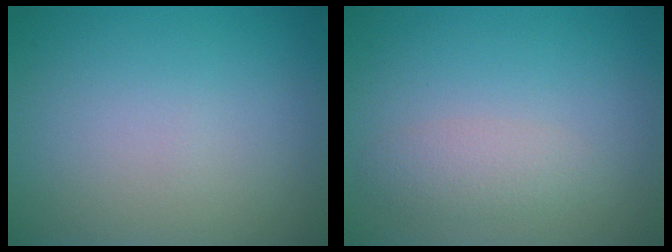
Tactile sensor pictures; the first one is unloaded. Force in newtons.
{"total": 1.9, "press": 1.9, "slide": 0.0}